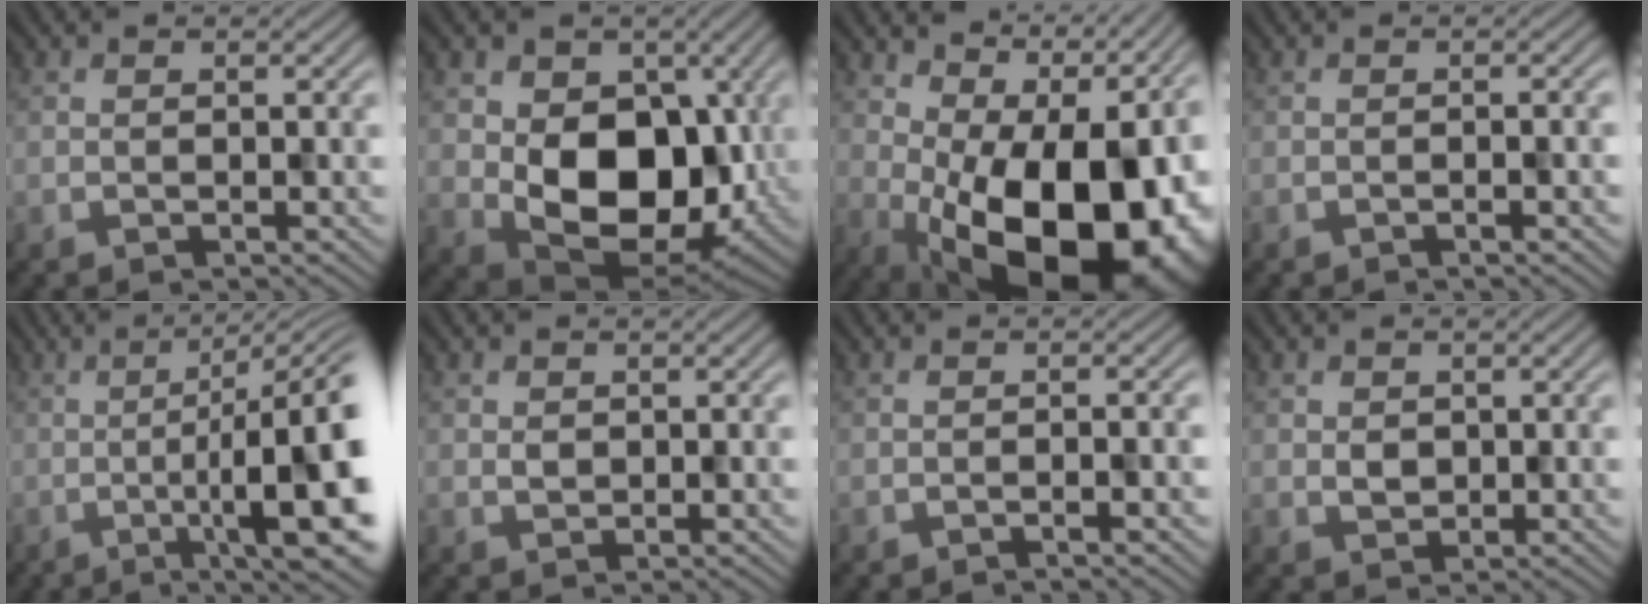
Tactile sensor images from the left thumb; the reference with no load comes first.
{"total": 11.7, "force": [-0.1, 8.7, 7.8], "torque": [-0.134, -0.030, 0.006]}
{"total": 19.4, "force": [-1.8, 10.7, 16.0], "torque": [-0.170, 0.000, -0.012]}
{"total": 1.6, "force": [-0.6, 0.3, 1.4], "torque": [-0.016, 0.007, -0.012]}
{"total": 14.2, "force": [-2.4, 3.5, 13.5], "torque": [-0.161, 0.002, -0.021]}
{"total": 1.5, "force": [0.5, 1.3, 0.3], "torque": [-0.006, 0.002, 0.012]}
{"total": 1.8, "force": [-0.8, 0.3, 1.6], "torque": [-0.020, 0.009, -0.019]}
{"total": 1.6, "force": [0.6, 1.5, 0.0], "torque": [-0.004, -0.001, 0.014]}